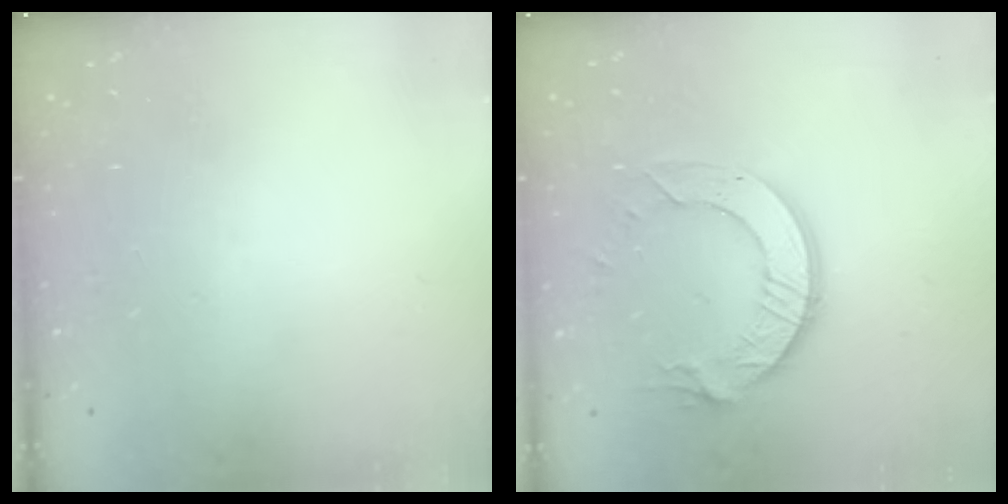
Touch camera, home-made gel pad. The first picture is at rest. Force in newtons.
{"total": 11.1, "press": 11.0, "slide": 1.1}